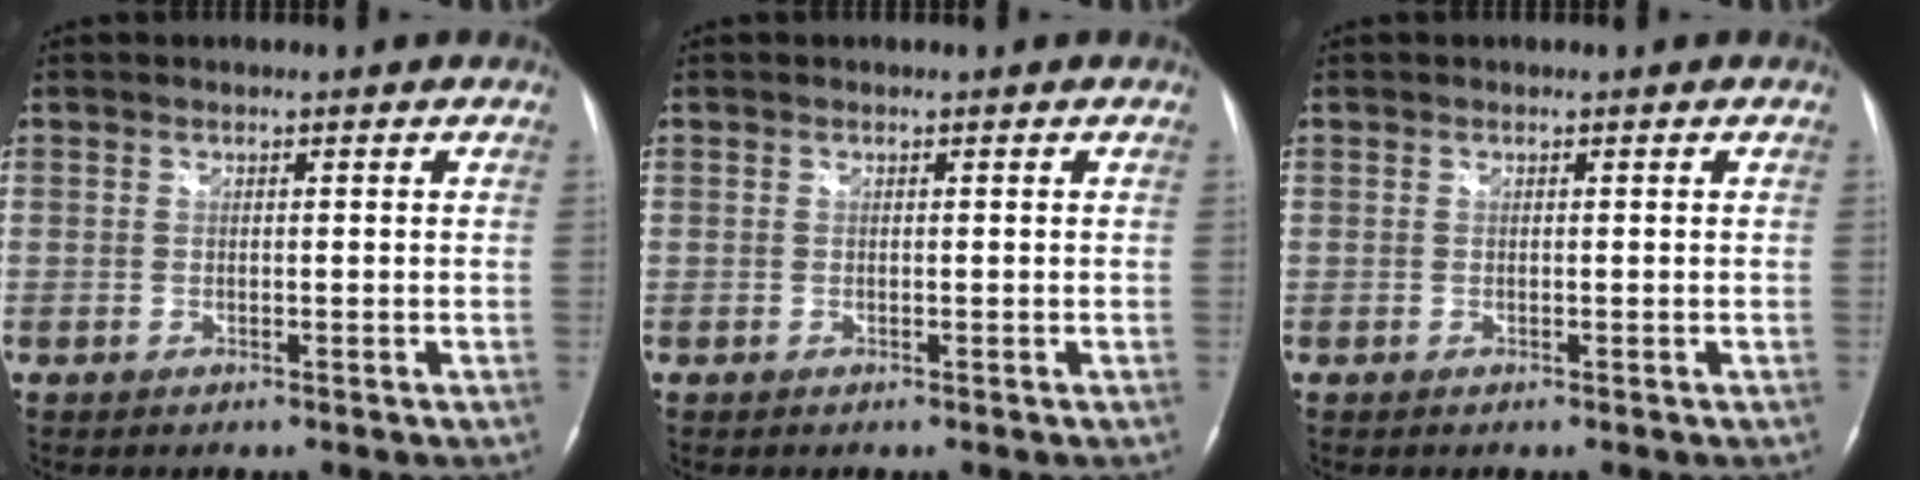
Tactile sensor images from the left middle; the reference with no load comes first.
{"total": 0.0}
{"total": 0.0}